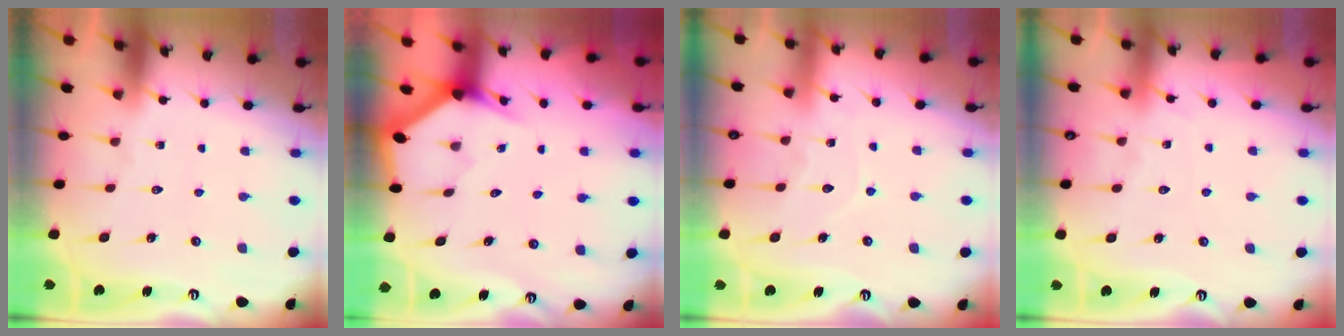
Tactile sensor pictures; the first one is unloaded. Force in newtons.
{"total": 3.1, "press": 3.1, "slide": 0.2}
{"total": 6.0, "press": 6.0, "slide": 0.6}
{"total": 5.1, "press": 5.1, "slide": 0.6}